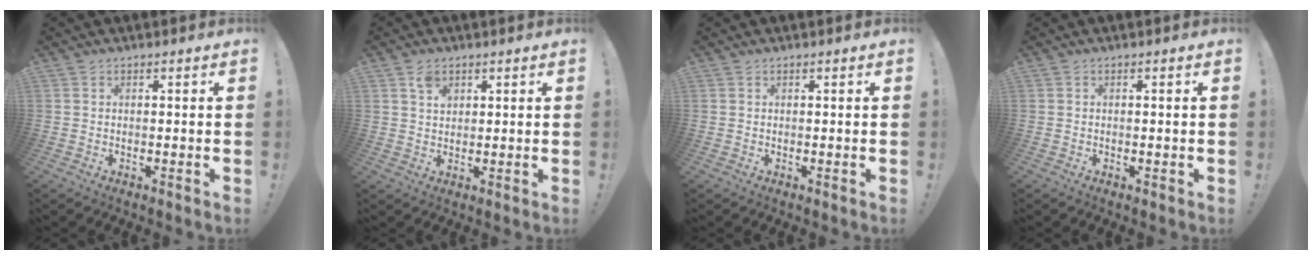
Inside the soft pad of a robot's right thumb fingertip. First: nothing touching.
{"total": 3.7, "force": [2.3, 2.4, 1.7], "torque": [-0.022, -0.007, 0.040]}
{"total": 0.0}
{"total": 0.0}